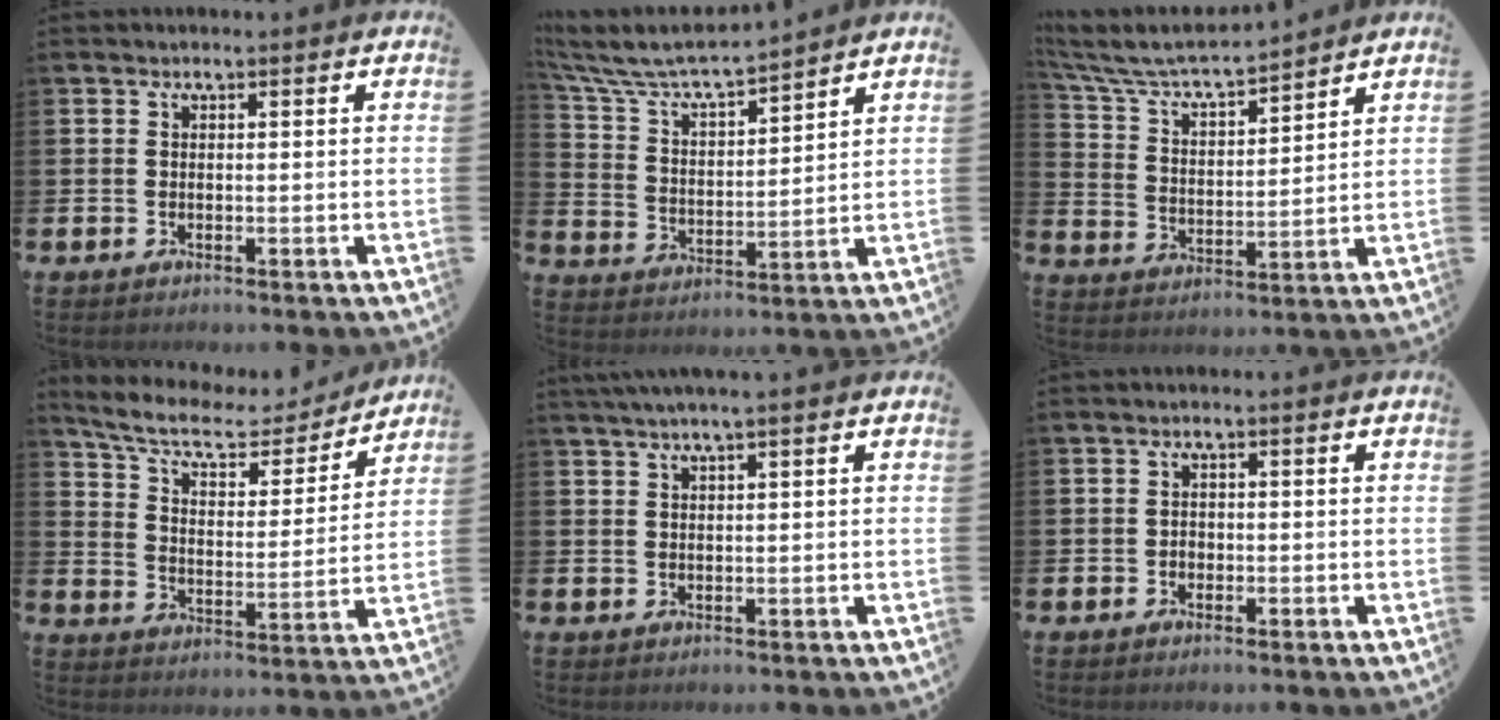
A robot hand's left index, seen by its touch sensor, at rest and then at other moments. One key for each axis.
{"total": 7.2, "fx": 6.8, "fy": 0.9, "fz": 2.4, "tx": -0.081, "ty": -0.051, "tz": 0.115}
{"total": 6.7, "fx": 6.2, "fy": 1.0, "fz": 2.3, "tx": -0.078, "ty": -0.046, "tz": 0.104}
{"total": 8.8, "fx": 7.6, "fy": 2.6, "fz": 3.6, "tx": -0.092, "ty": -0.052, "tz": 0.125}
{"total": 2.0, "fx": 1.5, "fy": -0.2, "fz": 1.2, "tx": -0.032, "ty": 0.005, "tz": 0.028}
{"total": 1.1, "fx": -0.5, "fy": 1.0, "fz": 0.4, "tx": -0.007, "ty": 0.005, "tz": -0.011}